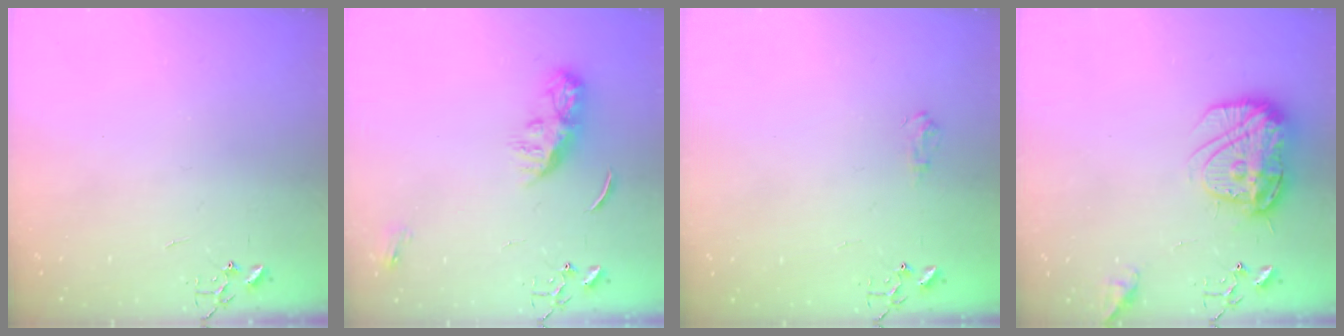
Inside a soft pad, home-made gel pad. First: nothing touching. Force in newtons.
{"total": 8.7, "press": 8.7, "slide": 0.4}
{"total": 6.3, "press": 6.3, "slide": 0.7}
{"total": 15.5, "press": 15.4, "slide": 1.4}